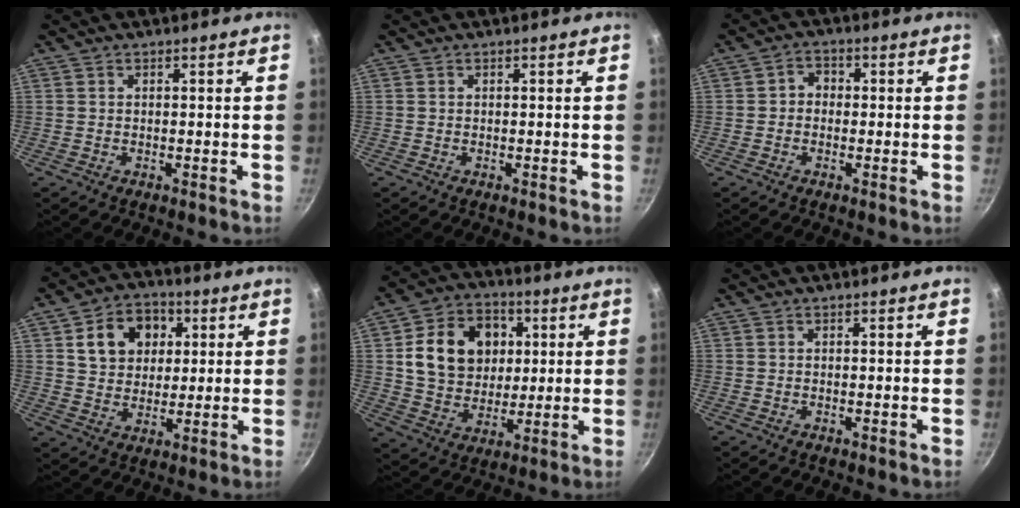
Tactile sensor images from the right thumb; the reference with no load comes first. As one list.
[{"total": 0.0}, {"total": 3.2, "force": [-0.2, 2.7, 1.6], "torque": [-0.013, 0.012, -0.011]}, {"total": 11.5, "force": [3.5, 9.1, 6.0], "torque": [-0.068, 0.005, 0.054]}, {"total": 16.3, "force": [3.2, 13.0, 9.2], "torque": [-0.127, 0.008, 0.055]}, {"total": 0.0}]